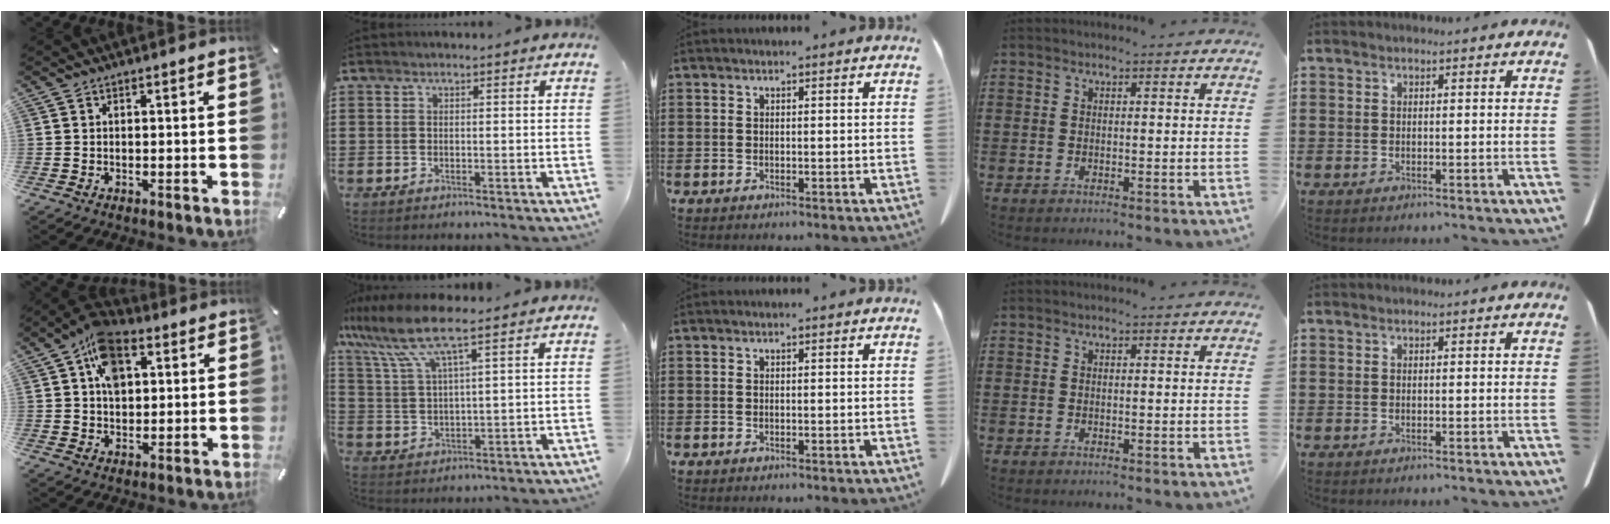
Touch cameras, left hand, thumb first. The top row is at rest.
{"thumb": {"total": 9.9, "force": [3.4, 6.9, 6.2], "torque": [-0.098, 0.002, 0.064]}, "index": {"total": 9.7, "force": [6.7, 1.3, 6.9], "torque": [-0.161, -0.019, 0.116]}}